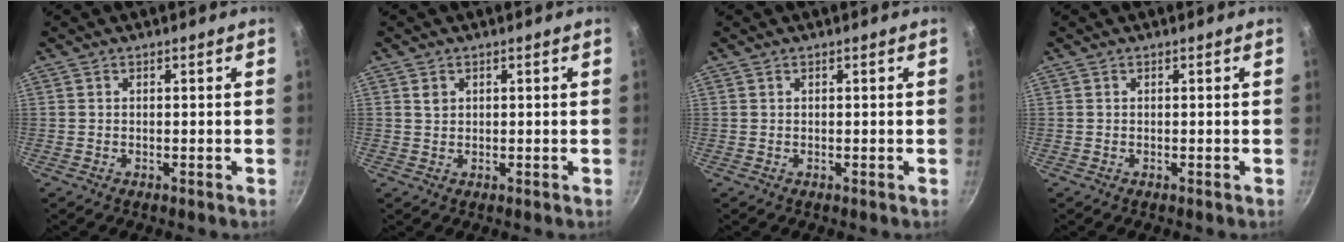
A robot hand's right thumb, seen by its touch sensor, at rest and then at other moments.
{"total": 1.5, "force": [0.6, 1.3, 0.6], "torque": [-0.006, -0.001, 0.009]}
{"total": 0.0}
{"total": 0.0}